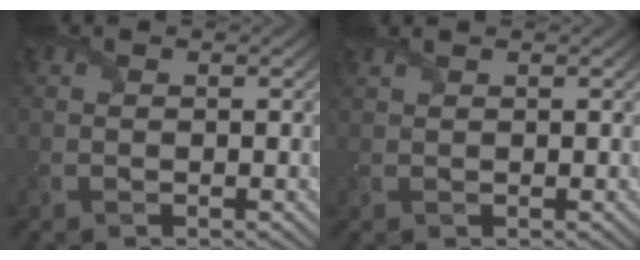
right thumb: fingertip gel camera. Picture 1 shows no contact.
{"total": 0.8, "force": [0.7, -0.1, 0.2], "torque": [-0.012, 0.003, 0.018]}